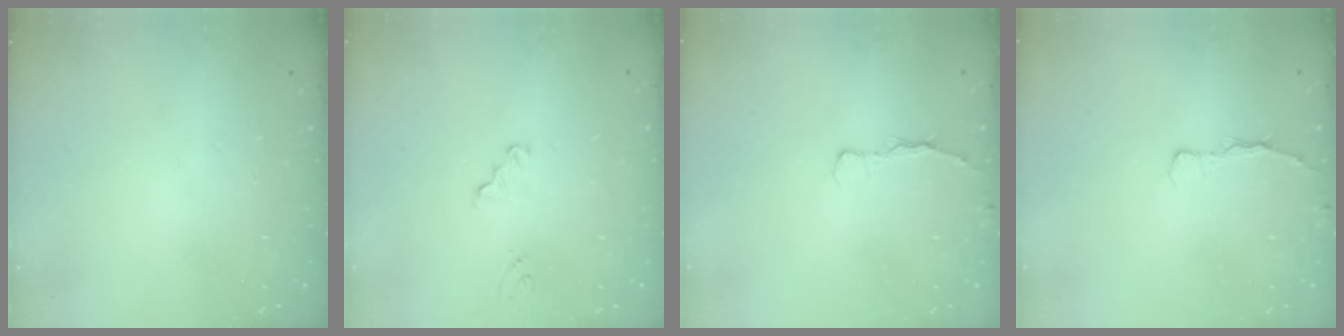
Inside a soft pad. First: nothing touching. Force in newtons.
{"total": 2.0, "press": 2.0, "slide": 0.2}
{"total": 3.3, "press": 3.3, "slide": 0.4}
{"total": 3.3, "press": 3.3, "slide": 0.4}